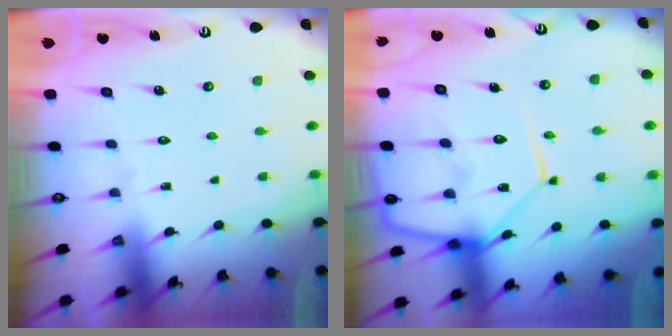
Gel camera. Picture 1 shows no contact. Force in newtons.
{"total": 16.4, "press": 16.4, "slide": 1.5}